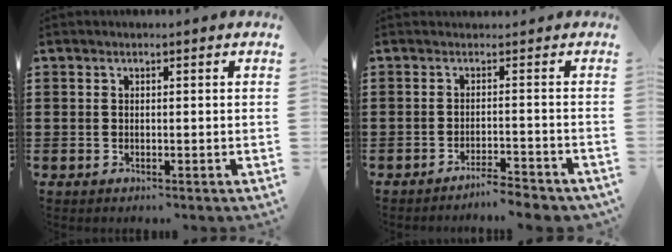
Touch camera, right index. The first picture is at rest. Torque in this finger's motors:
{"motor_torque": [0.31, -0.23, 0.06, -0.04]}